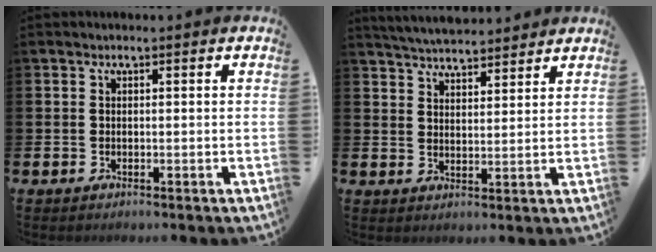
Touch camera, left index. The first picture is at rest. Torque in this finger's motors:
{"motor_torque": [-1.06, -1.08, -1.05, 0.09]}